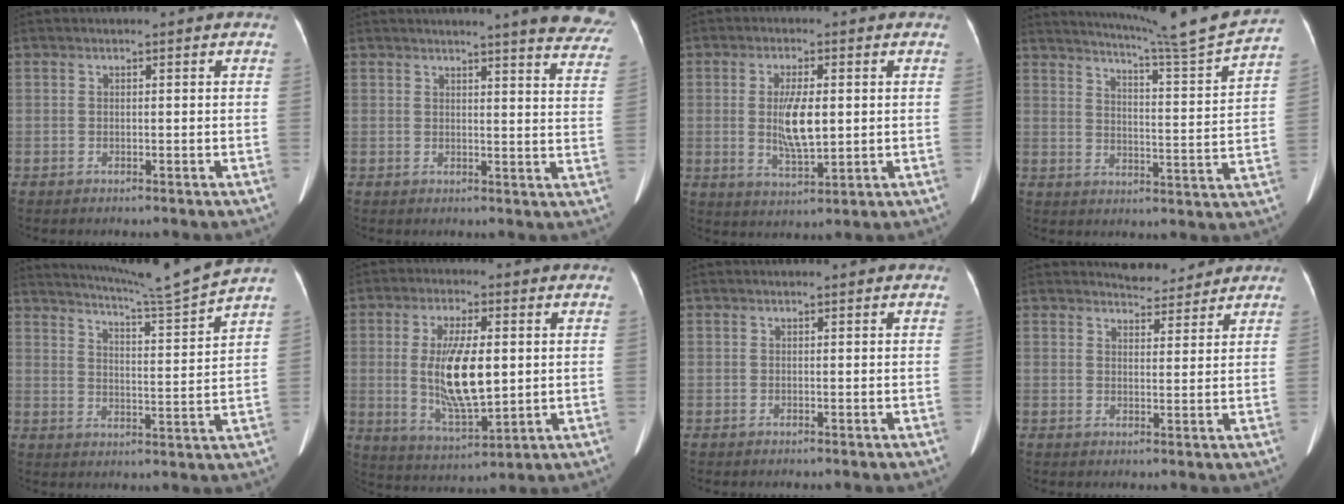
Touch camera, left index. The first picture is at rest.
{"total": 13.9, "force": [12.1, 1.0, 6.6], "torque": [-0.058, -0.045, 0.115]}
{"total": 6.9, "force": [0.4, 1.8, 6.7], "torque": [-0.132, -0.005, 0.012]}
{"total": 16.1, "force": [15.0, -2.8, 5.1], "torque": [-0.092, -0.059, 0.200]}
{"total": 11.5, "force": [10.6, -3.3, 2.9], "torque": [-0.062, -0.047, 0.163]}
{"total": 11.7, "force": [0.7, 3.4, 11.2], "torque": [-0.225, -0.008, 0.019]}
{"total": 0.5, "force": [0.5, 0.0, 0.2], "torque": [-0.001, 0.010, 0.006]}
{"total": 4.5, "force": [4.4, 1.1, 0.3], "torque": [-0.008, 0.003, 0.062]}